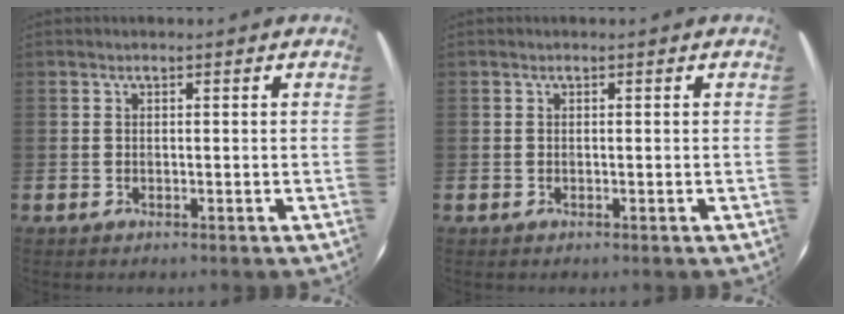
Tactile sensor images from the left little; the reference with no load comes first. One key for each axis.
{"total": 0.0}